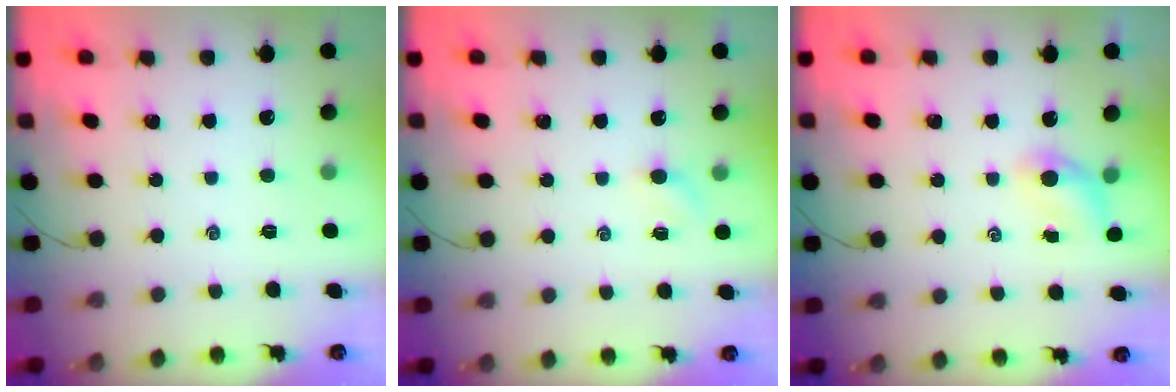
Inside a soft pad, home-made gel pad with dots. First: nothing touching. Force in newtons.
{"total": 2.5, "press": 2.4, "slide": 0.8}
{"total": 3.5, "press": 3.4, "slide": 0.8}